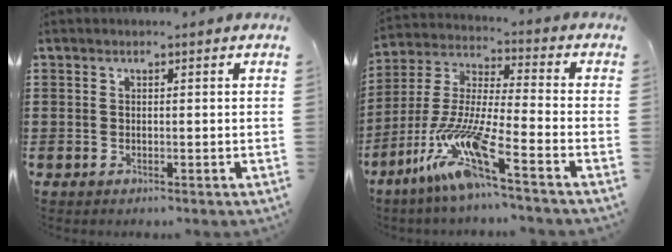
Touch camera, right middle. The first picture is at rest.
{"total": 12.5, "force": [-8.2, 0.5, 9.4], "torque": [-0.209, -0.022, -0.168]}